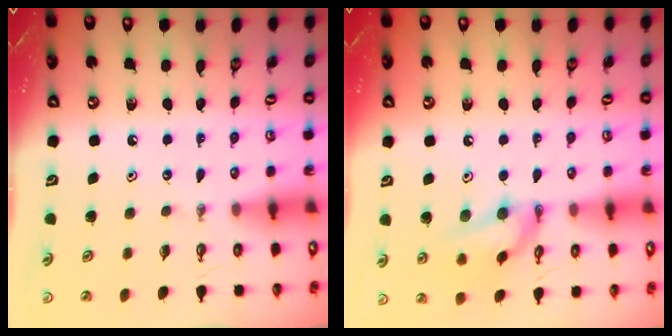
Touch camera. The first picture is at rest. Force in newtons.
{"total": 12.8, "press": 12.8, "slide": 0.6}